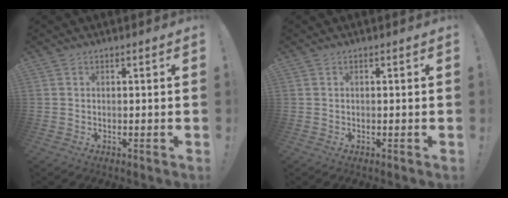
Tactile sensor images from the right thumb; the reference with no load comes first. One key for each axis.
{"total": 0.0}